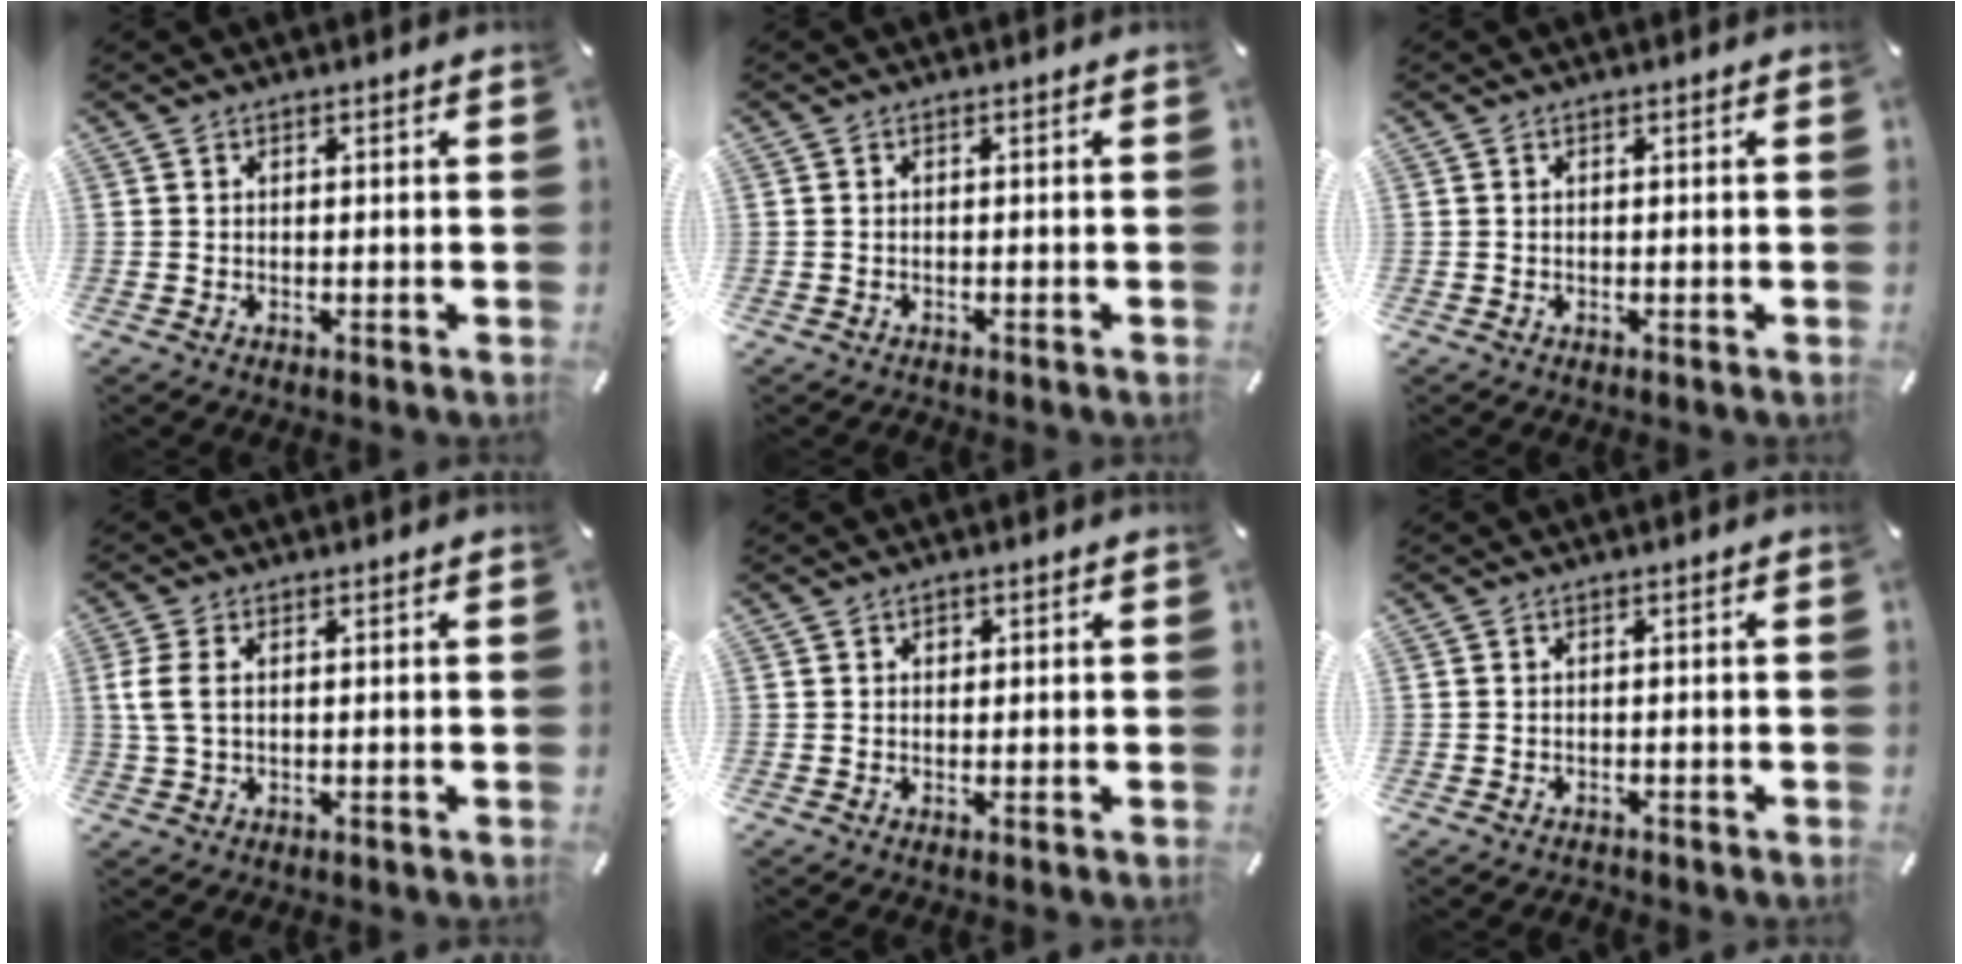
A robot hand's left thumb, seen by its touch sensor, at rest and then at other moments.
{"total": 0.7, "force": [-0.5, 0.4, 0.2], "torque": [-0.004, 0.001, -0.012]}
{"total": 0.0}
{"total": 4.6, "force": [0.6, 2.5, 3.8], "torque": [-0.096, -0.001, 0.006]}
{"total": 1.1, "force": [0.2, 1.0, 0.4], "torque": [0.007, -0.002, 0.000]}
{"total": 1.0, "force": [-0.8, 0.6, 0.3], "torque": [-0.008, 0.001, -0.018]}